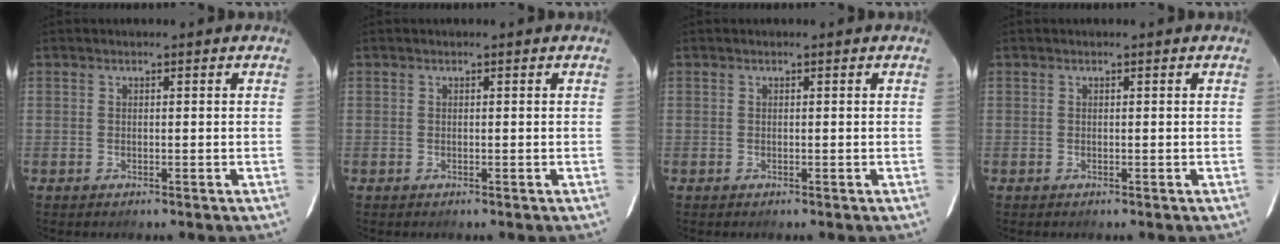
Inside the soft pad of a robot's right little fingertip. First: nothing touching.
{"total": 0.0}
{"total": 0.0}
{"total": 0.0}